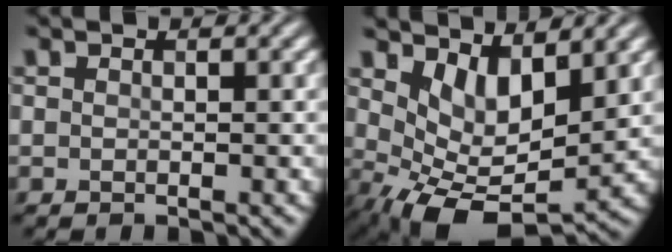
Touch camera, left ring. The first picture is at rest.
{"total": 6.2, "force": [1.1, 3.3, 5.1], "torque": [-0.091, -0.019, 0.030]}